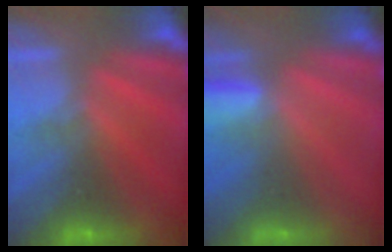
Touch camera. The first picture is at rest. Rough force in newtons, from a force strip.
{"total": 2.8}